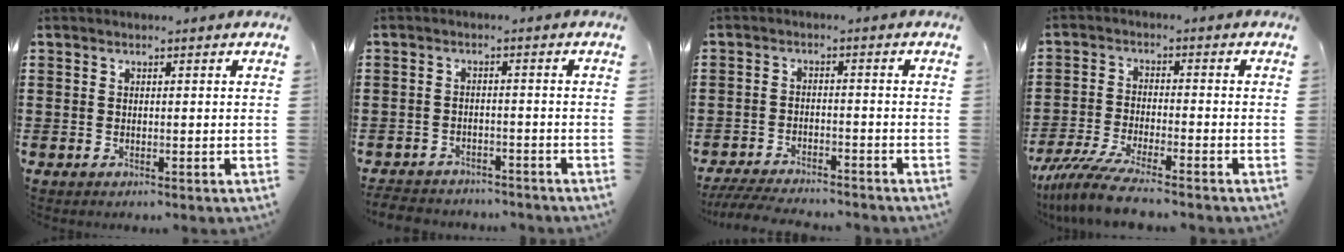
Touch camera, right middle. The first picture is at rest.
{"total": 3.2, "force": [-3.1, 0.7, 0.1], "torque": [-0.006, 0.001, -0.066]}
{"total": 4.5, "force": [-4.3, 0.4, 1.0], "torque": [-0.022, -0.002, -0.089]}
{"total": 6.7, "force": [-5.8, 0.2, 3.3], "torque": [-0.084, -0.017, -0.115]}